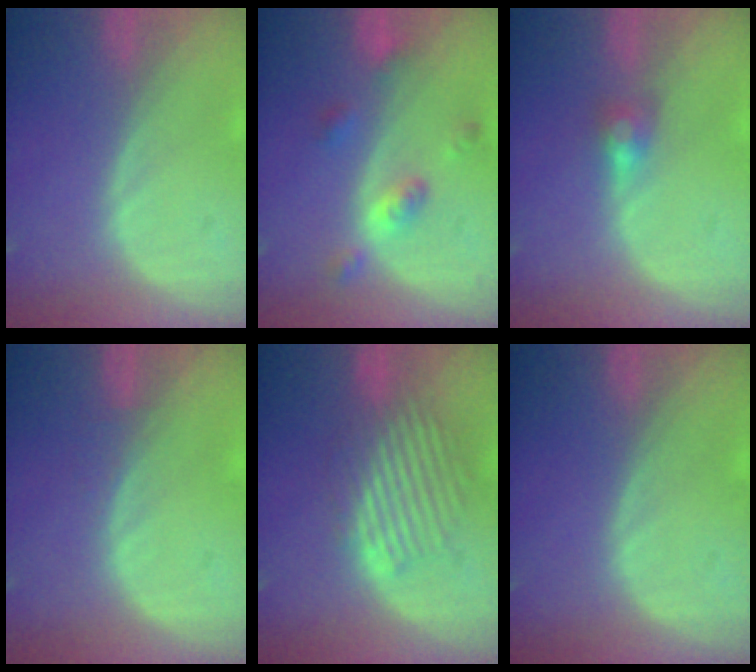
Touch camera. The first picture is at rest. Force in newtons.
{"total": 5.3, "press": 4.7, "slide": 2.4}
{"total": 2.9, "press": 2.5, "slide": 1.5}
{"total": 1.0, "press": 0.9, "slide": 0.3}
{"total": 6.8, "press": 6.7, "slide": 0.7}
{"total": 0.0}